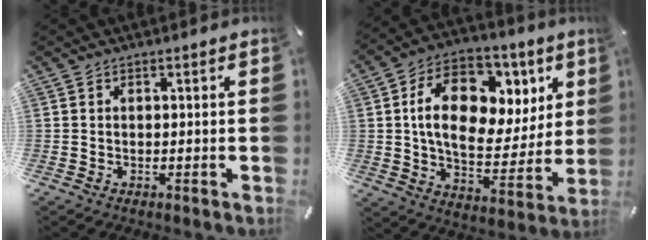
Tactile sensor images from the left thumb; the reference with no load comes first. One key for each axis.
{"total": 19.4, "fx": 6.2, "fy": 12.6, "fz": 13.3, "tx": -0.208, "ty": -0.023, "tz": 0.109}